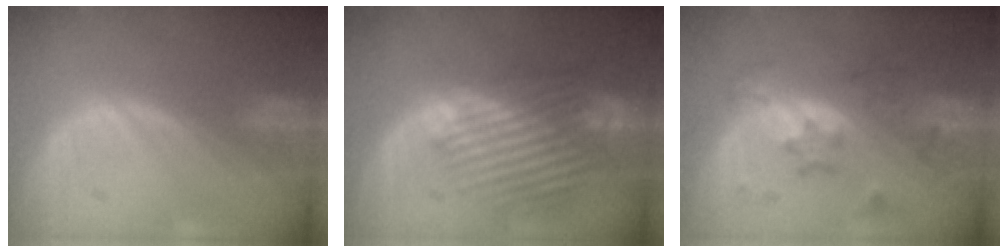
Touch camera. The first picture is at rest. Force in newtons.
{"total": 10.2, "press": 9.1, "slide": 4.7}
{"total": 6.0, "press": 6.0, "slide": 0.4}